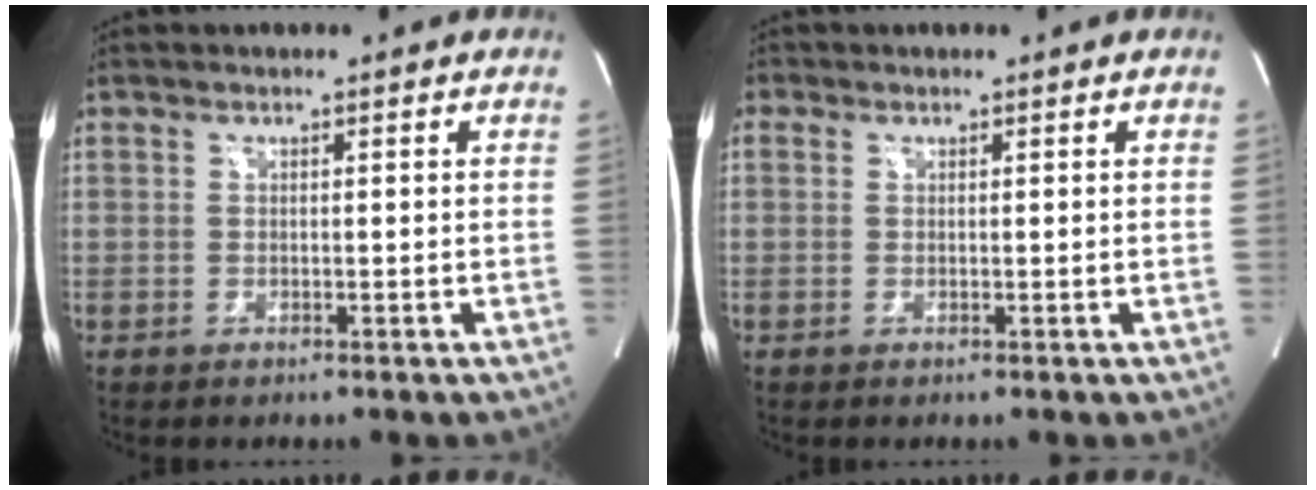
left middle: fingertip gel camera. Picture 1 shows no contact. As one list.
[{"total": 0.7, "force": [0.3, 0.6, 0.2], "torque": [0.002, 0.001, 0.003]}]